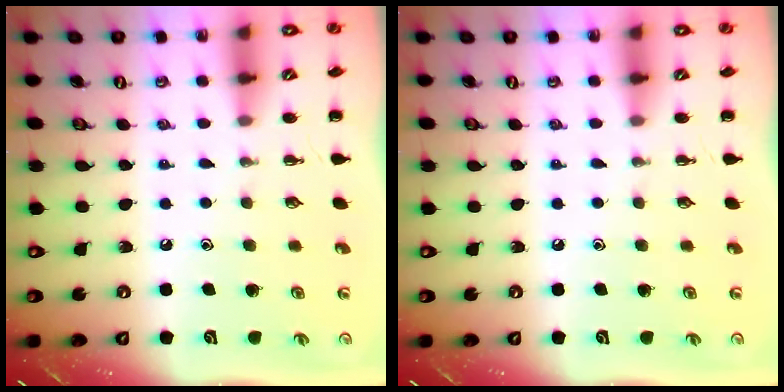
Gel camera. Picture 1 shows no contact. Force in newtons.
{"total": 0.0}